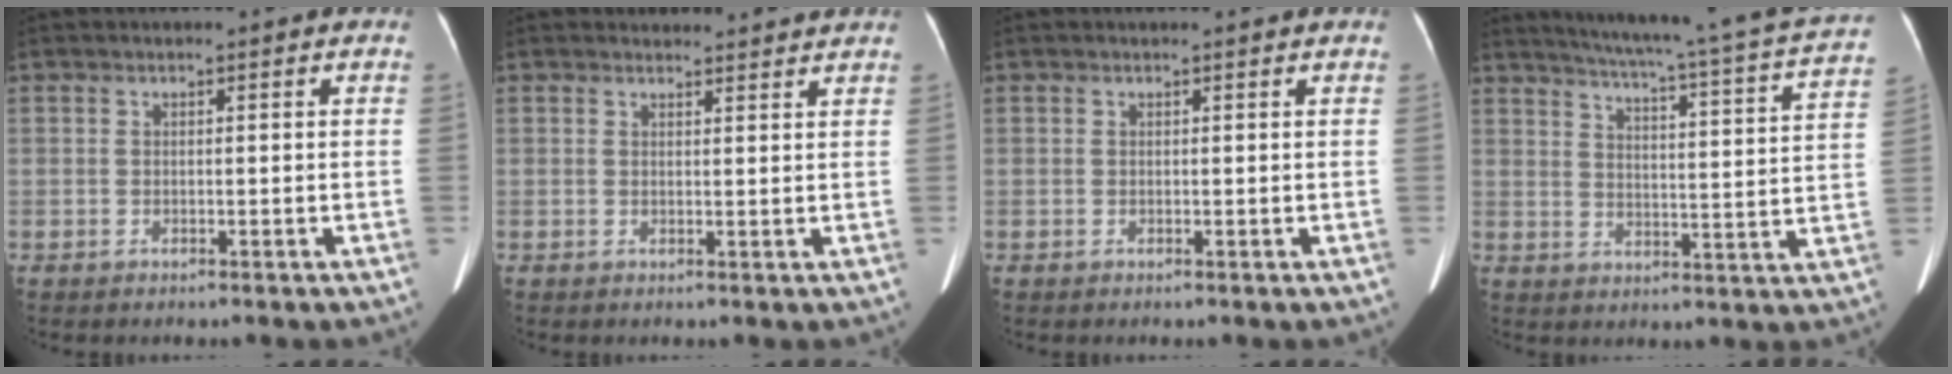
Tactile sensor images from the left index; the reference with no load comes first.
{"total": 5.7, "force": [5.7, 0.4, 0.5], "torque": [-0.006, 0.014, 0.057]}
{"total": 1.8, "force": [1.8, 0.1, 0.2], "torque": [-0.009, 0.008, 0.018]}
{"total": 22.9, "force": [20.5, -0.5, 10.2], "torque": [-0.157, -0.052, 0.250]}